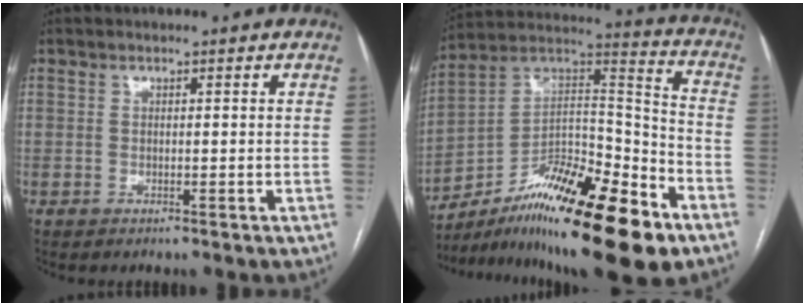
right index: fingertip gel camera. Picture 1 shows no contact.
{"total": 24.0, "force": [-15.0, 4.9, 18.2], "torque": [-0.271, 0.015, -0.245]}